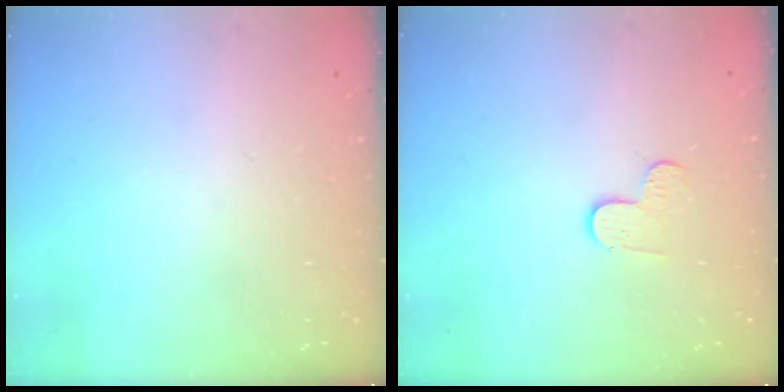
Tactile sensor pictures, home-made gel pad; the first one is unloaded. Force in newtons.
{"total": 4.4, "press": 4.3, "slide": 0.4}